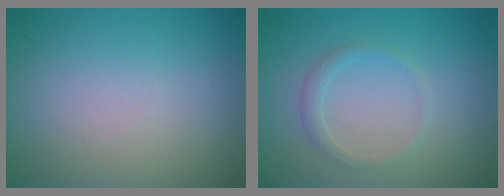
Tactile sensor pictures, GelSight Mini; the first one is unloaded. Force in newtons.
{"total": 1.3, "press": 1.3, "slide": 0.2}